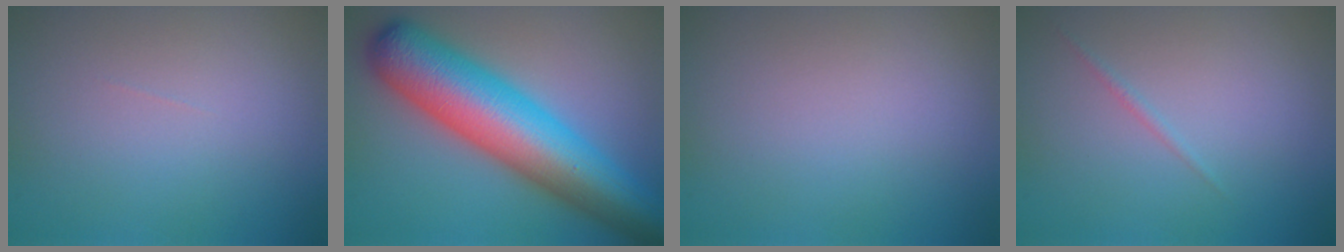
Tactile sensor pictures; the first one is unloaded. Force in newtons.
{"total": 12.2, "press": 12.2, "slide": 0.4}
{"total": 0.0}
{"total": 0.6, "press": 0.6, "slide": 0.0}